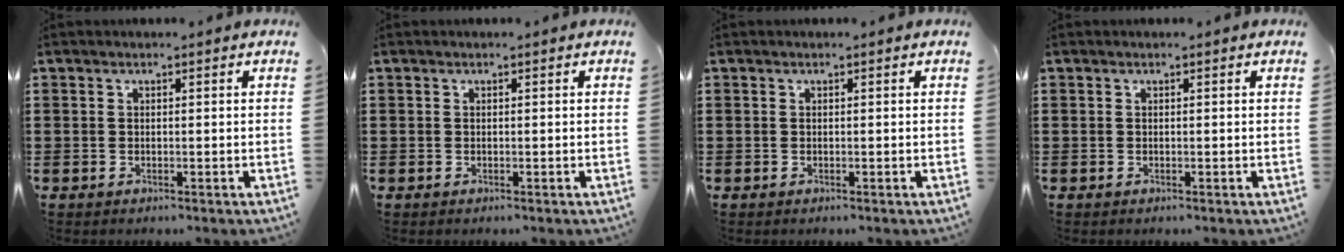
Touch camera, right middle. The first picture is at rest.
{"total": 0.0}
{"total": 0.0}
{"total": 0.0}